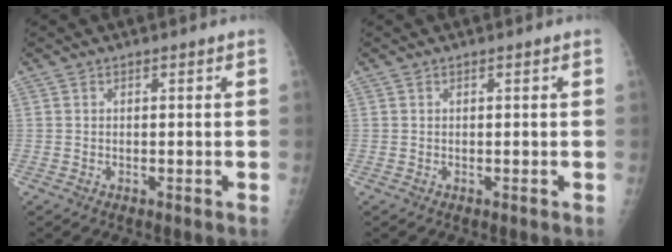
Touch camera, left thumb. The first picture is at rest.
{"total": 0.0}